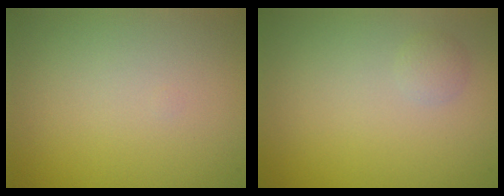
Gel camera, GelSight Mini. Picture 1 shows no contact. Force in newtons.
{"total": 1.0, "press": 1.0, "slide": 0.1}